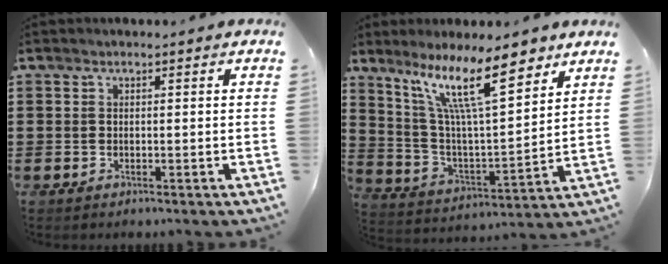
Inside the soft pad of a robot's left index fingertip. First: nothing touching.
{"total": 14.3, "force": [9.1, 3.2, 10.5], "torque": [-0.215, -0.026, 0.157]}